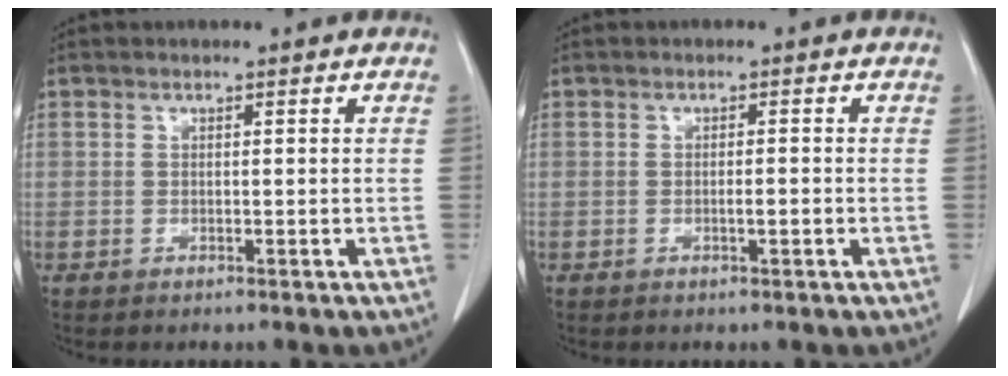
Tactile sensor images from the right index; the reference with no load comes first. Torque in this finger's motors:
{"motor_torque": [0.36, -0.35, 0.09, 0.05]}